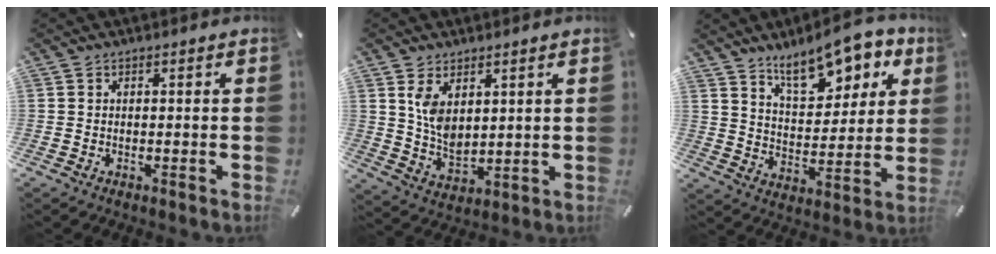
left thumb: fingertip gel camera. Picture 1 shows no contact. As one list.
[{"total": 7.1, "force": [3.3, 4.4, 4.5], "torque": [-0.102, -0.018, 0.060]}, {"total": 14.4, "force": [10.2, 6.6, 7.6], "torque": [-0.111, -0.058, 0.175]}]